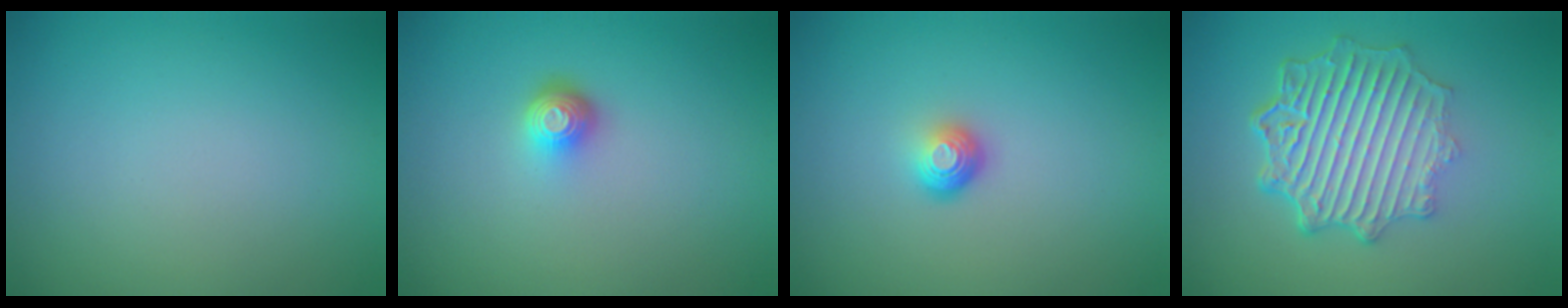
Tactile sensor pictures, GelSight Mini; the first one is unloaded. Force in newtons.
{"total": 1.9, "press": 1.4, "slide": 1.3}
{"total": 1.8, "press": 1.2, "slide": 1.4}
{"total": 6.9, "press": 5.3, "slide": 4.4}